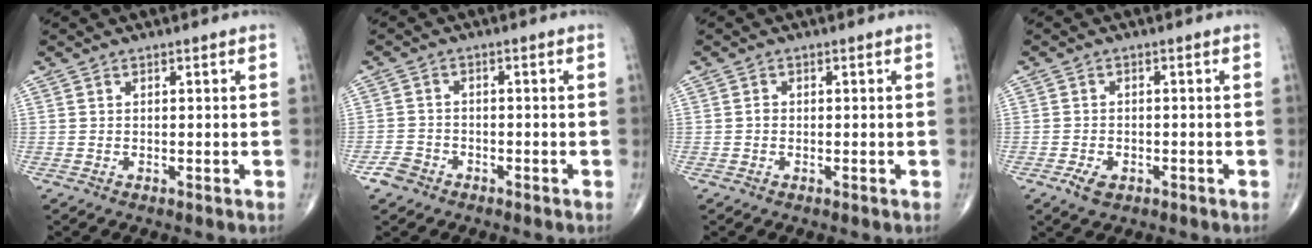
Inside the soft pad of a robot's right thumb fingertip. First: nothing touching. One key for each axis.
{"total": 3.2, "fx": -2.2, "fy": 2.3, "fz": 0.8, "tx": -0.012, "ty": 0.014, "tz": -0.041}
{"total": 0.7, "fx": -0.2, "fy": 0.6, "fz": 0.4, "tx": -0.003, "ty": 0.002, "tz": -0.007}
{"total": 3.1, "fx": -1.6, "fy": 1.9, "fz": 1.8, "tx": -0.032, "ty": 0.002, "tz": -0.024}